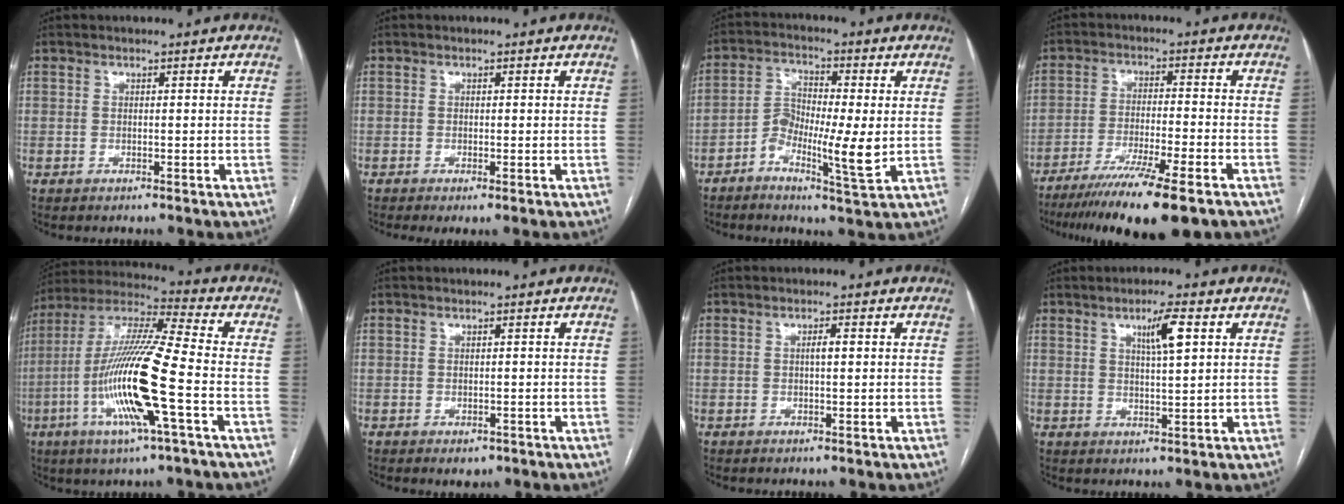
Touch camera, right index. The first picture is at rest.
{"total": 1.7, "force": [-0.7, 0.3, 1.5], "torque": [-0.025, -0.005, -0.009]}
{"total": 7.9, "force": [-1.9, 1.8, 7.5], "torque": [-0.141, 0.008, -0.038]}
{"total": 16.1, "force": [-11.9, 0.8, 10.8], "torque": [-0.166, -0.042, -0.189]}
{"total": 17.7, "force": [-4.9, 0.5, 17.0], "torque": [-0.342, -0.007, -0.096]}
{"total": 1.9, "force": [-1.1, 1.2, 1.0], "torque": [-0.010, 0.000, -0.005]}
{"total": 1.5, "force": [0.2, 0.3, 1.4], "torque": [-0.025, 0.004, 0.002]}
{"total": 5.2, "force": [2.1, 0.4, 4.8], "torque": [-0.080, 0.002, 0.034]}